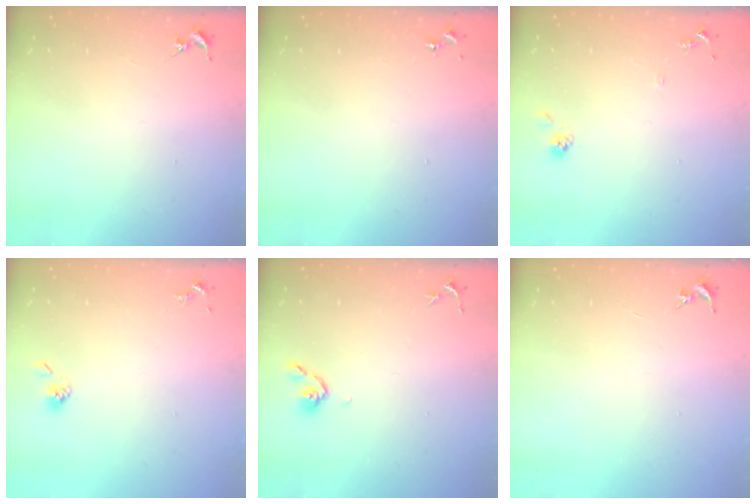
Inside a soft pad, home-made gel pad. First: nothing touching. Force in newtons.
{"total": 0.0}
{"total": 7.3, "press": 7.3, "slide": 0.4}
{"total": 3.8, "press": 3.7, "slide": 0.8}
{"total": 5.3, "press": 5.2, "slide": 0.8}
{"total": 0.0}